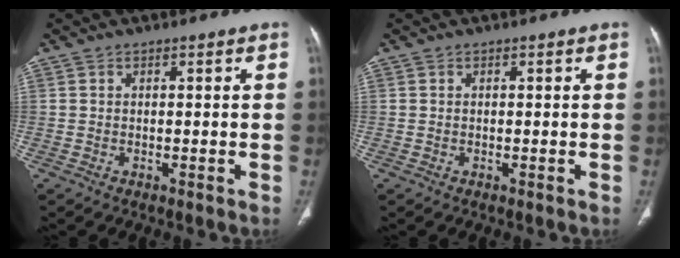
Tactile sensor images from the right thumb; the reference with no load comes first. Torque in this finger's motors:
{"motor_torque": [-0.24, 0.00, 0.28, 0.02, -0.02]}